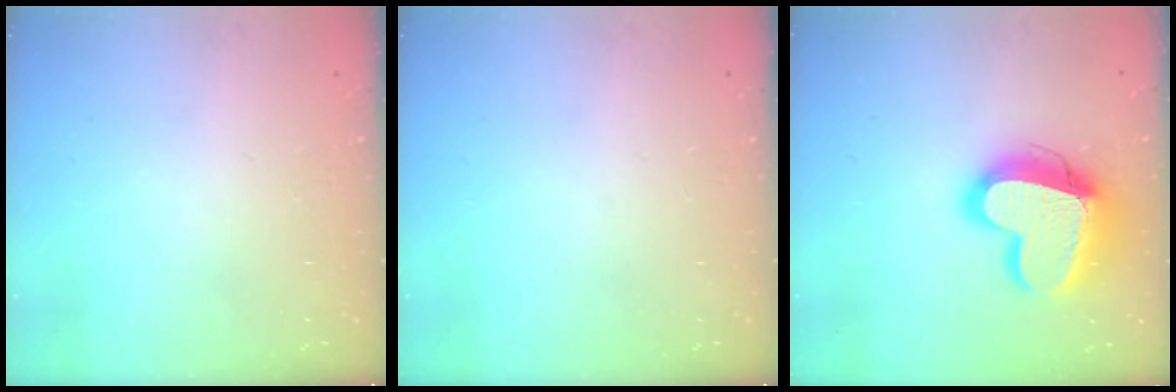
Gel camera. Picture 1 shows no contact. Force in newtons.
{"total": 0.0}
{"total": 19.4, "press": 19.3, "slide": 1.7}